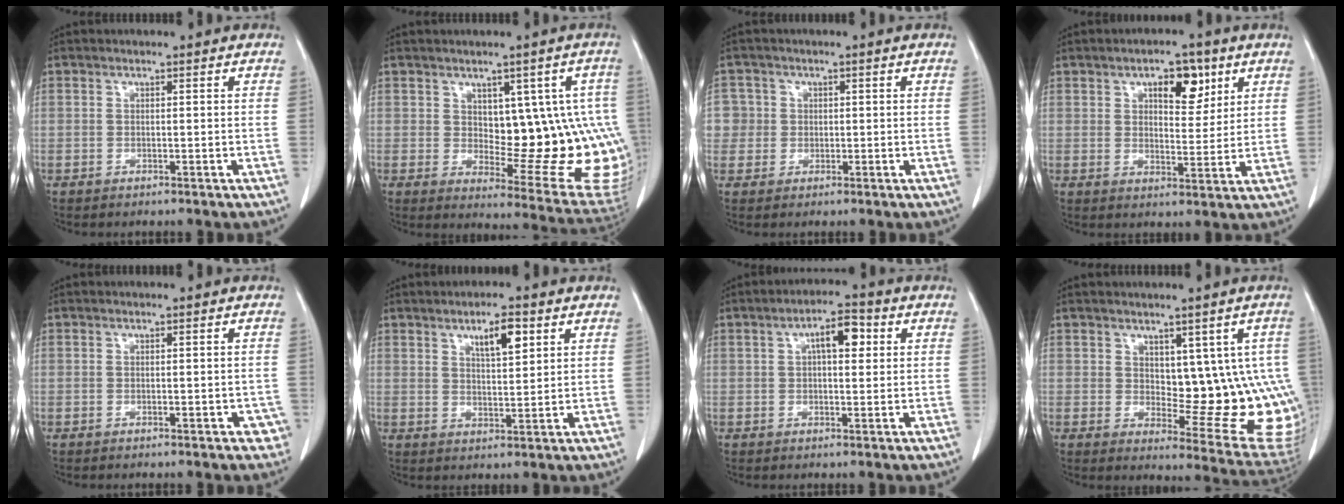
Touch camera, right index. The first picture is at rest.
{"total": 16.2, "force": [1.1, 7.2, 14.4], "torque": [-0.133, 0.015, 0.035]}
{"total": 3.7, "force": [0.4, 3.7, -0.2], "torque": [0.019, 0.015, 0.009]}
{"total": 6.9, "force": [3.6, 3.2, 5.0], "torque": [-0.069, 0.004, 0.054]}
{"total": 2.6, "force": [-1.1, 1.1, 2.1], "torque": [-0.010, 0.007, -0.007]}
{"total": 5.5, "force": [2.9, 1.4, 4.5], "torque": [-0.075, -0.001, 0.050]}
{"total": 5.6, "force": [1.6, 2.1, 5.0], "torque": [-0.081, 0.016, 0.023]}
{"total": 13.0, "force": [1.4, 6.1, 11.4], "torque": [-0.118, -0.001, 0.033]}